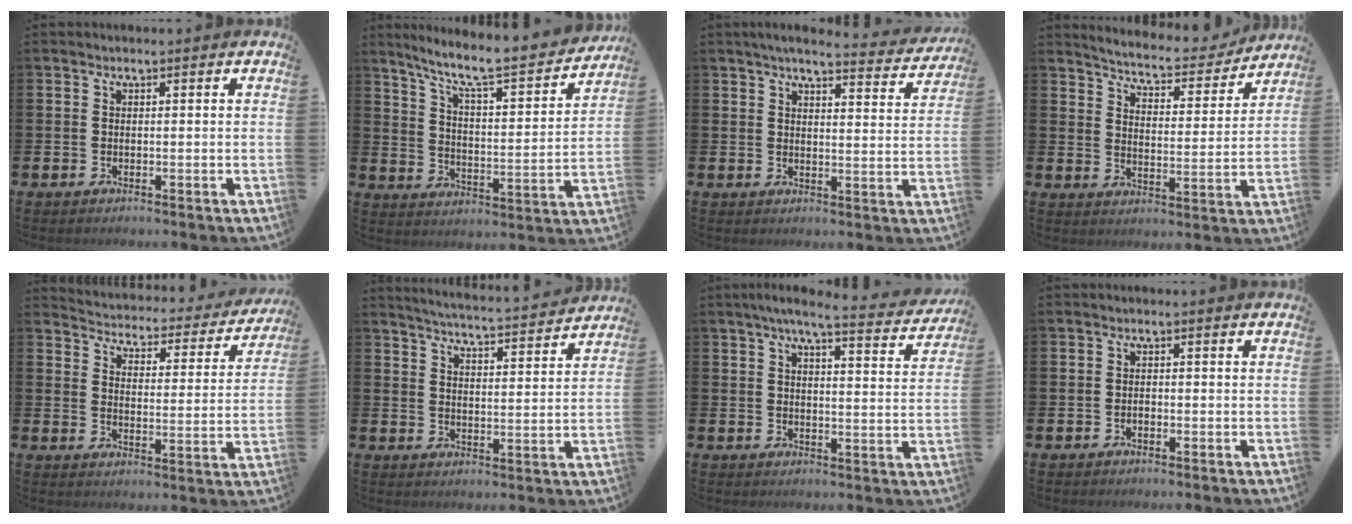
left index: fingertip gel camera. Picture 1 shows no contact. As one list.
[{"total": 8.5, "force": [7.4, 1.1, 4.0], "torque": [-0.095, -0.057, 0.118]}, {"total": 4.6, "force": [4.2, 0.4, 1.8], "torque": [-0.035, -0.025, 0.067]}, {"total": 5.7, "force": [5.6, 0.7, 0.9], "torque": [-0.042, -0.046, 0.092]}, {"total": 3.5, "force": [3.3, 0.9, 0.4], "torque": [-0.025, -0.035, 0.046]}, {"total": 4.9, "force": [4.9, -0.3, 0.8], "torque": [-0.029, -0.042, 0.081]}, {"total": 5.8, "force": [5.1, 0.5, 2.8], "torque": [-0.049, -0.028, 0.083]}, {"total": 0.8, "force": [-0.5, 0.5, 0.3], "torque": [-0.014, 0.003, -0.010]}]